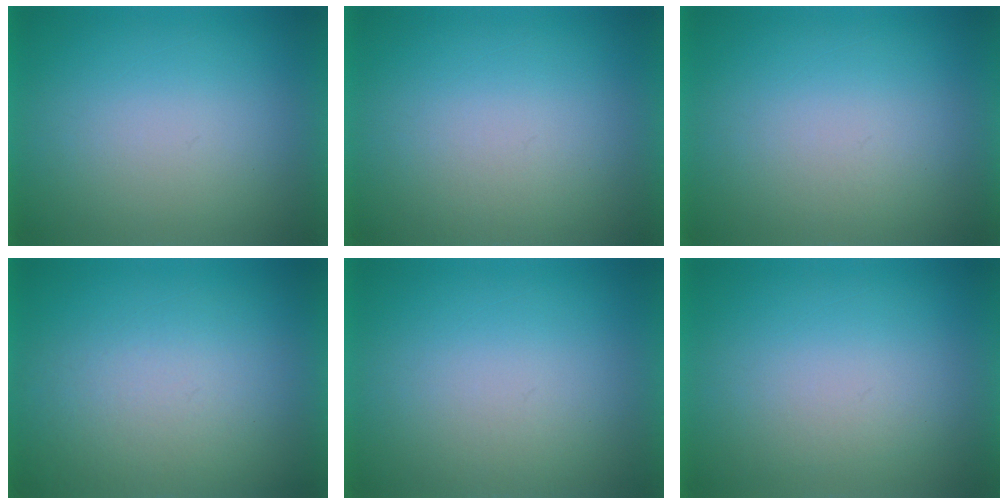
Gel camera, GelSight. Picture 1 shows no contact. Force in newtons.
{"total": 1.0}
{"total": 1.2}
{"total": 4.4}
{"total": 1.2}
{"total": 1.0}